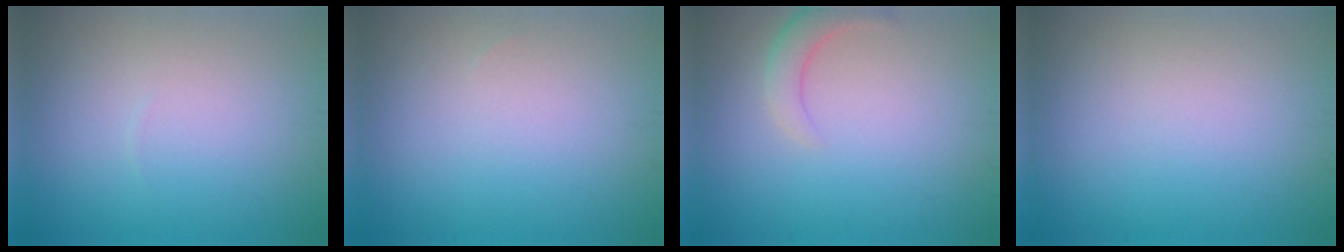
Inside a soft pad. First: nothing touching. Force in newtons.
{"total": 0.0}
{"total": 2.3, "press": 2.3, "slide": 0.3}
{"total": 0.0}